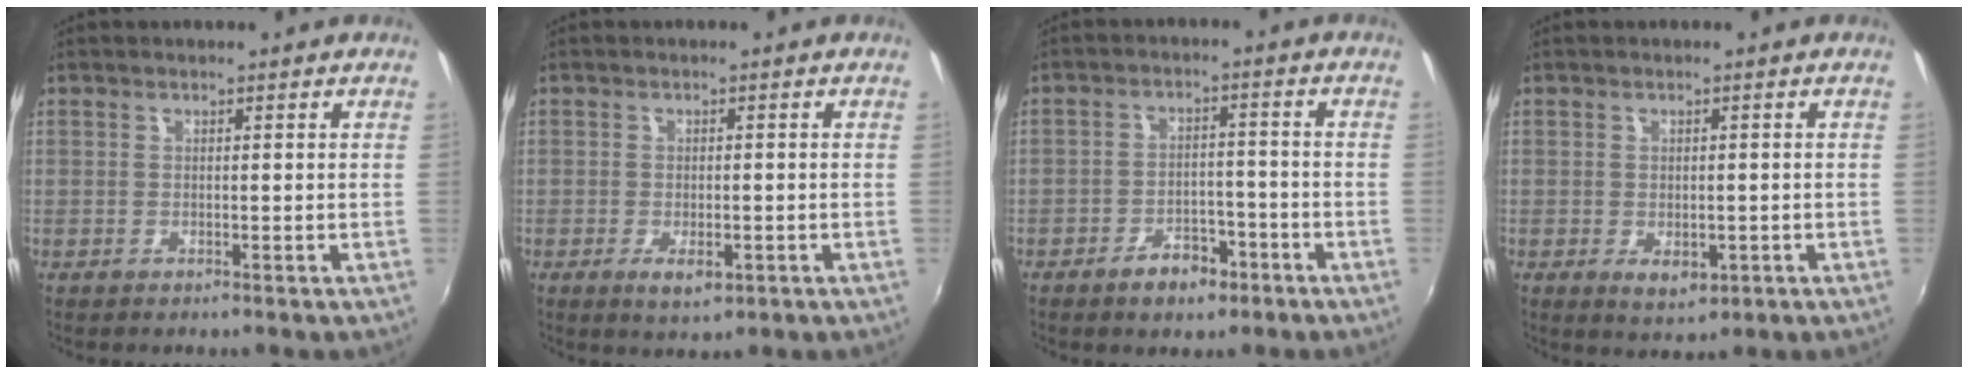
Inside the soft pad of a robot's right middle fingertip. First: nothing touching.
{"total": 3.7, "force": [-1.5, 1.6, 3.0], "torque": [-0.059, -0.008, -0.021]}
{"total": 6.1, "force": [-4.0, 3.2, 3.3], "torque": [-0.067, 0.011, -0.052]}
{"total": 4.0, "force": [-1.2, 2.4, 2.9], "torque": [-0.050, -0.010, -0.012]}